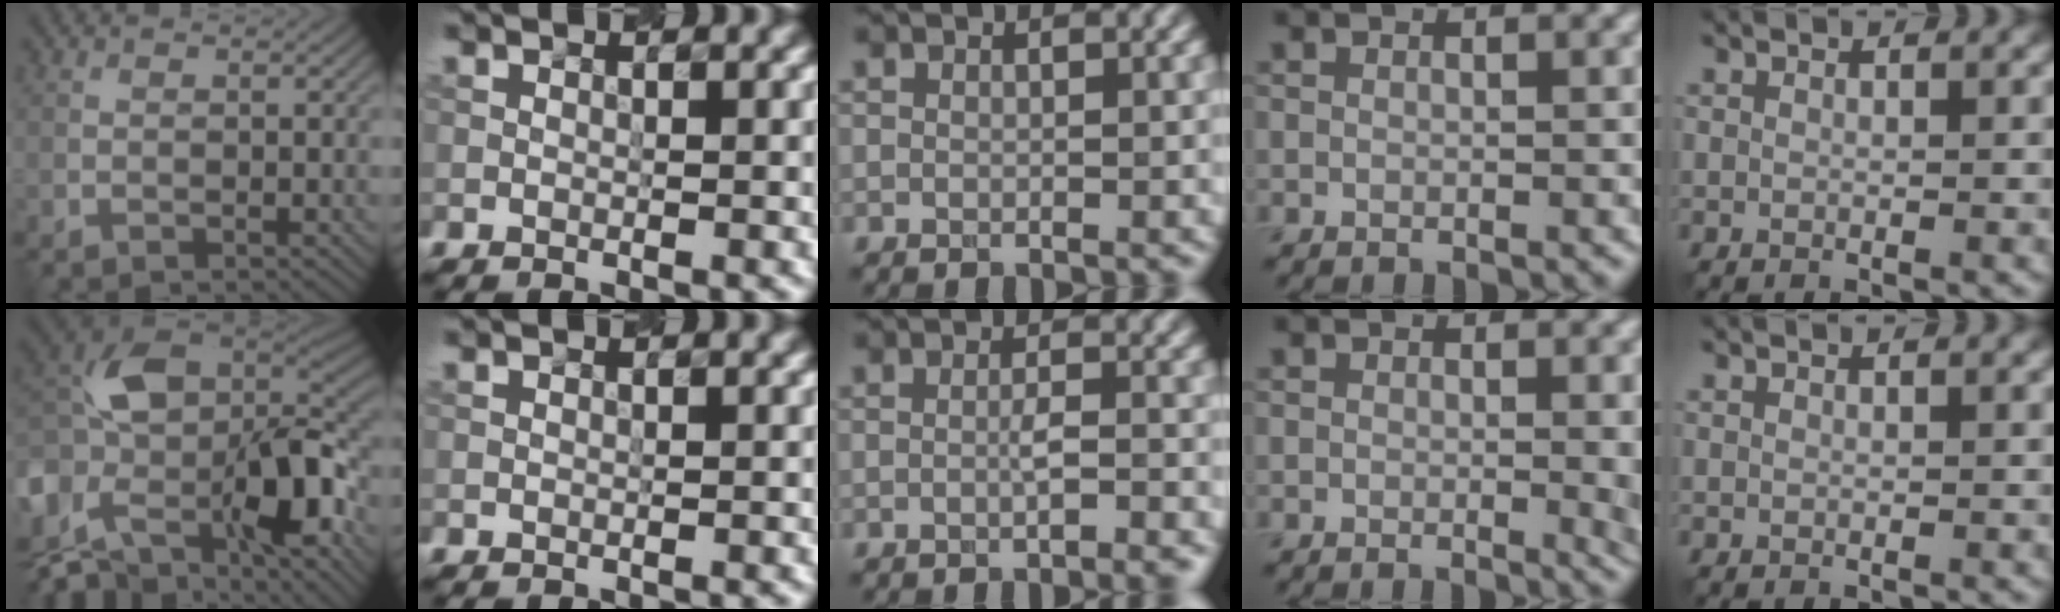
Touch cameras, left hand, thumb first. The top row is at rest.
{"thumb": {"total": 14.7, "force": [-3.0, 7.9, 12.1], "torque": [-0.247, -0.010, -0.062]}, "middle": {"total": 2.2, "force": [-0.8, 0.3, 2.0], "torque": [-0.025, 0.006, -0.018]}, "ring": {"total": 2.0, "force": [0.0, 0.4, 2.0], "torque": [-0.020, -0.005, 0.000]}, "little": {"total": 0.6, "force": [0.4, 0.1, 0.4], "torque": [0.001, 0.004, 0.005]}}